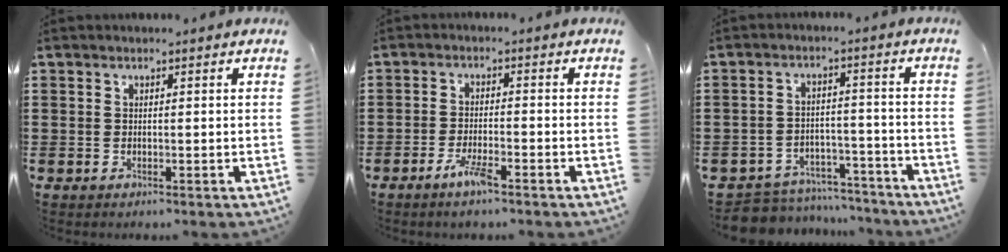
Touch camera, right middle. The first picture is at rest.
{"total": 3.8, "force": [-2.4, 0.6, 2.8], "torque": [-0.065, -0.004, -0.049]}
{"total": 6.0, "force": [-5.9, 1.0, 0.2], "torque": [-0.008, 0.016, -0.119]}